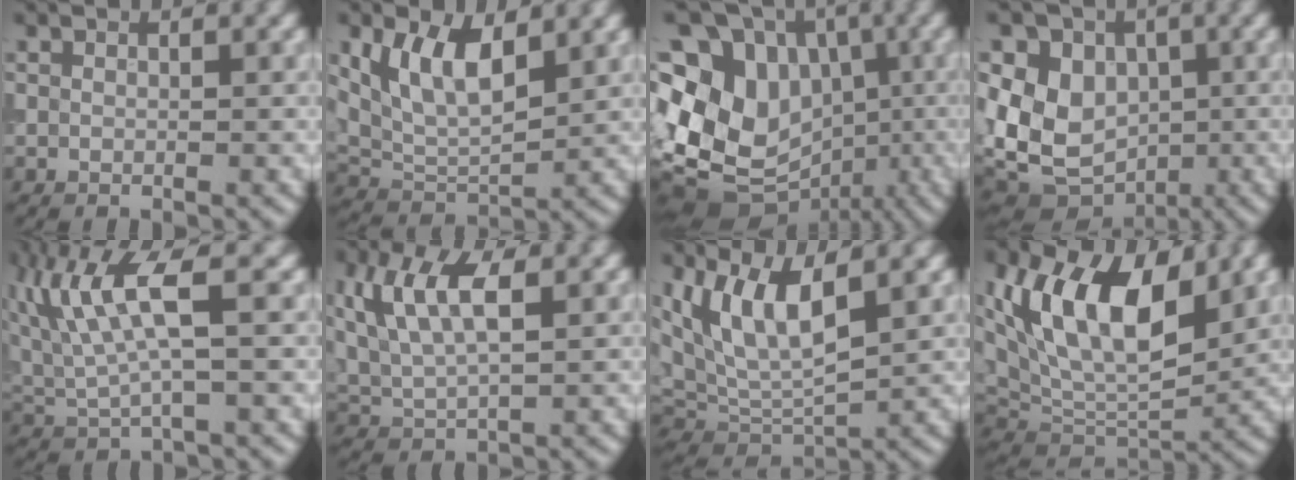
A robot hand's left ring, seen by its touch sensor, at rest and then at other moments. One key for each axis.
{"total": 6.1, "fx": 2.8, "fy": 3.1, "fz": 4.5, "tx": -0.095, "ty": -0.006, "tz": 0.053}
{"total": 15.3, "fx": -1.6, "fy": 12.7, "fz": 8.4, "tx": -0.181, "ty": 0.016, "tz": -0.028}
{"total": 11.0, "fx": 0.3, "fy": 8.8, "fz": 6.5, "tx": -0.114, "ty": 0.011, "tz": -0.010}
{"total": 7.3, "fx": 2.5, "fy": 2.1, "fz": 6.6, "tx": -0.145, "ty": 0.007, "tz": 0.047}
{"total": 7.7, "fx": 2.6, "fy": 3.4, "fz": 6.3, "tx": -0.136, "ty": 0.013, "tz": 0.046}
{"total": 8.2, "fx": 3.7, "fy": 3.2, "fz": 6.6, "tx": -0.137, "ty": 0.000, "tz": 0.068}
{"total": 12.4, "fx": 4.7, "fy": 6.1, "fz": 9.7, "tx": -0.169, "ty": 0.004, "tz": 0.082}